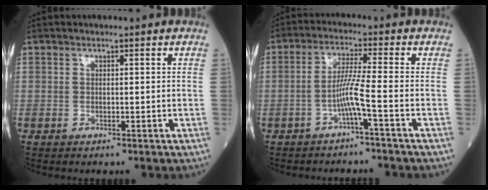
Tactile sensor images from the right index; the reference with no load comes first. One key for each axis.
{"total": 4.6, "fx": -2.0, "fy": -1.0, "fz": 4.0, "tx": -0.082, "ty": 0.007, "tz": -0.040}